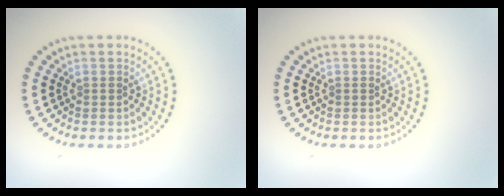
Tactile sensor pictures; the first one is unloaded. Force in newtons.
{"total": 0.0}